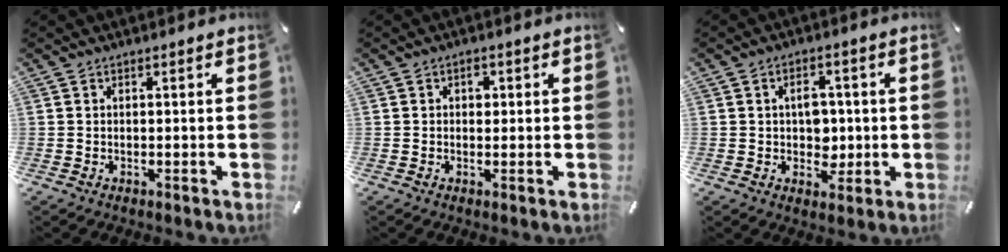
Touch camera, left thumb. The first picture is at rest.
{"total": 1.9, "force": [0.3, 1.5, 1.2], "torque": [-0.003, -0.002, -0.002]}
{"total": 5.8, "force": [0.3, 4.6, 3.5], "torque": [-0.041, 0.000, 0.000]}